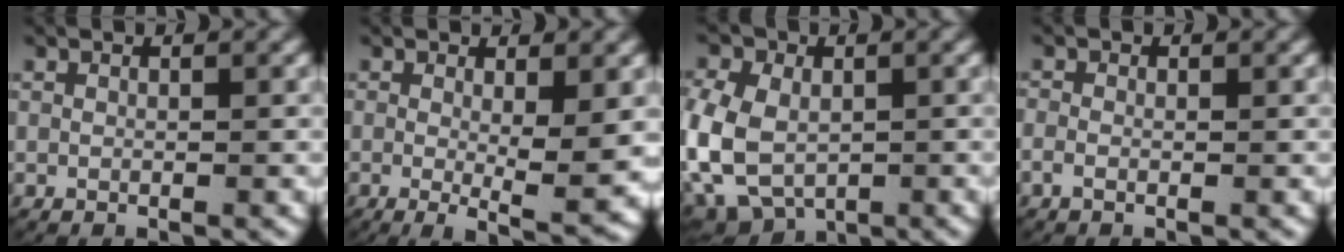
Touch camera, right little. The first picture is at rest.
{"total": 5.0, "force": [-1.7, 1.0, 4.6], "torque": [-0.068, -0.033, -0.018]}
{"total": 10.9, "force": [-2.9, 9.3, 4.9], "torque": [-0.149, -0.050, -0.033]}
{"total": 1.4, "force": [-0.8, 0.8, 0.8], "torque": [-0.027, -0.006, -0.014]}